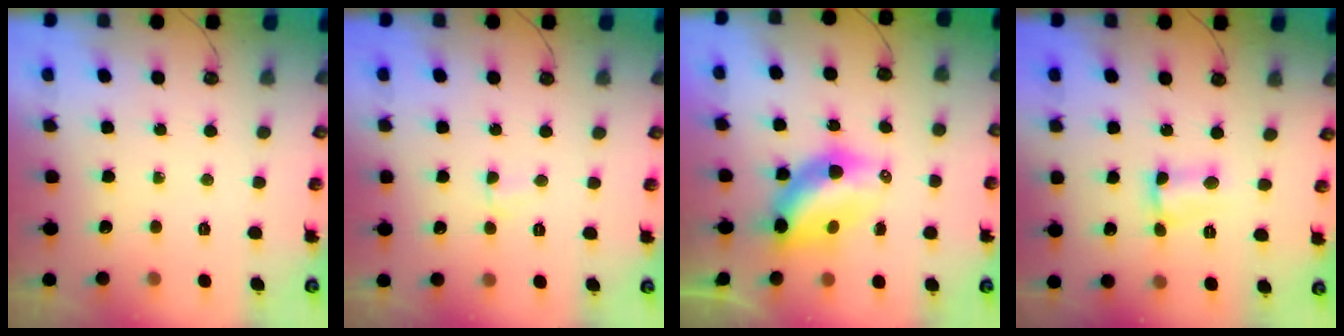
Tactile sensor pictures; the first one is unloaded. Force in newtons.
{"total": 3.6, "press": 1.9, "slide": 3.1}
{"total": 7.0, "press": 7.0, "slide": 0.6}
{"total": 4.4, "press": 3.1, "slide": 3.2}